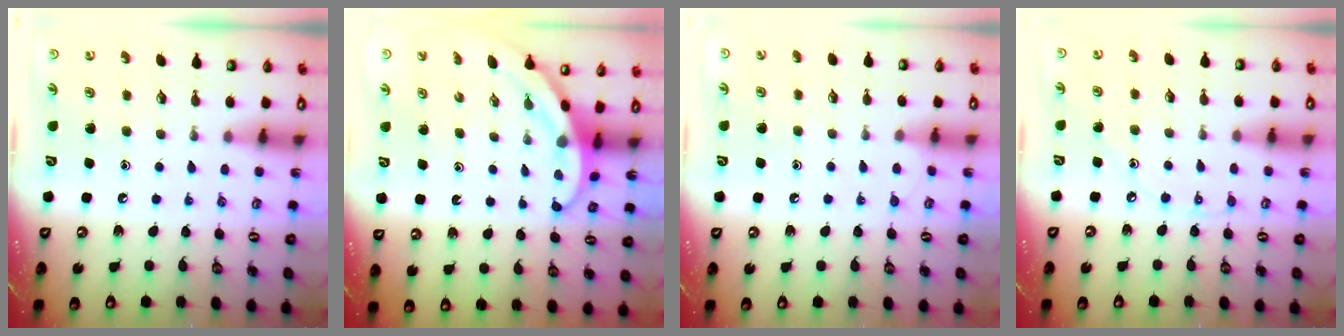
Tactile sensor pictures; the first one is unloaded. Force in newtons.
{"total": 3.3, "press": 3.3, "slide": 0.1}
{"total": 4.1, "press": 4.1, "slide": 0.4}
{"total": 4.3, "press": 4.3, "slide": 0.6}